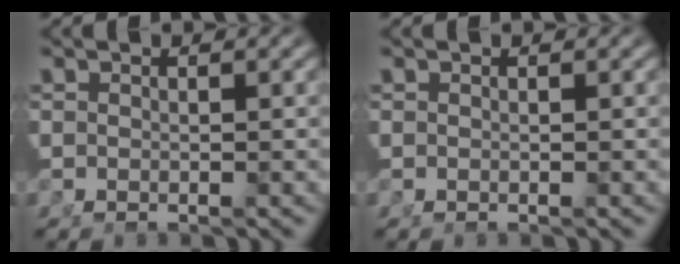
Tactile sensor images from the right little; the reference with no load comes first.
{"total": 0.0}